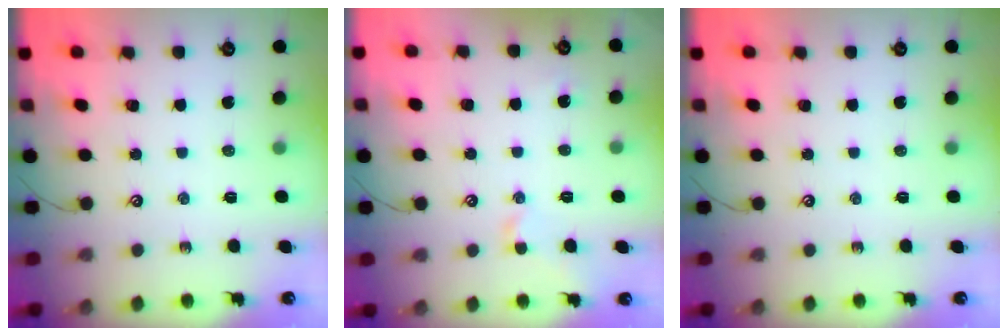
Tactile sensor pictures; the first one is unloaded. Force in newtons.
{"total": 1.0, "press": 0.9, "slide": 0.3}
{"total": 0.0}